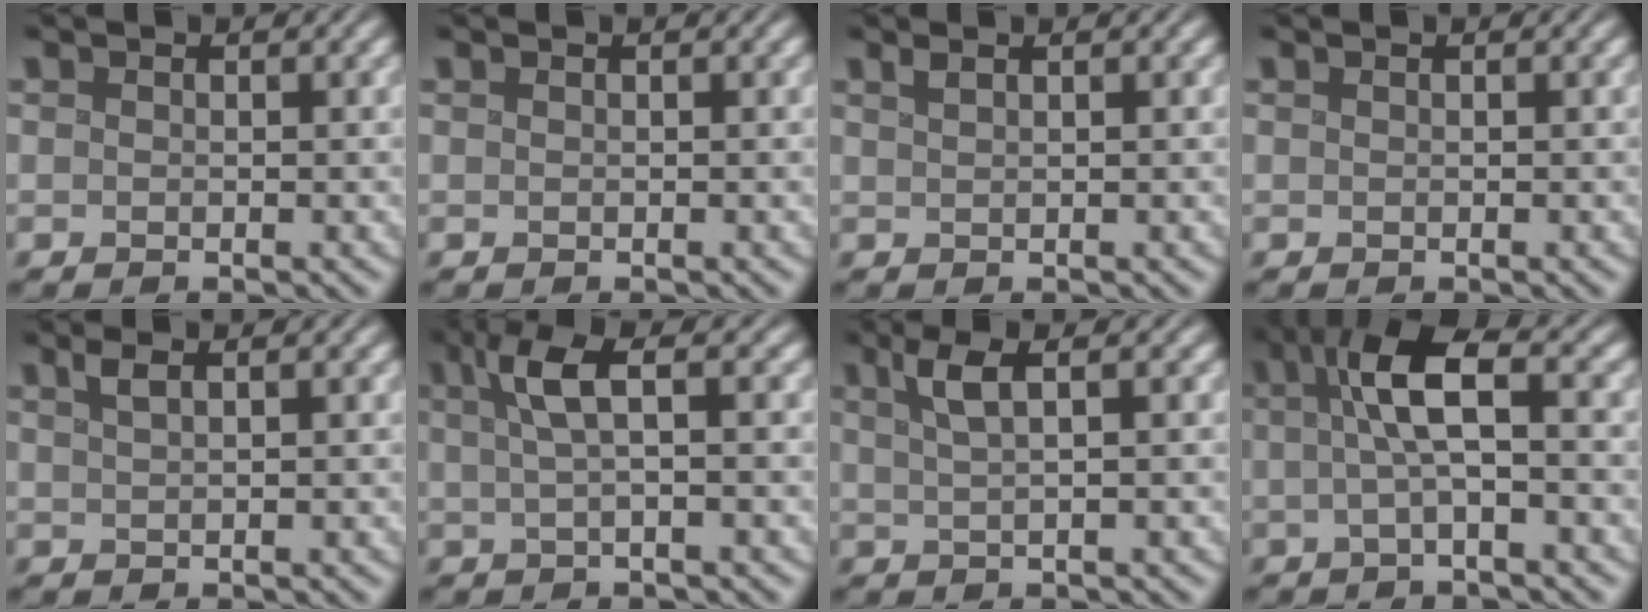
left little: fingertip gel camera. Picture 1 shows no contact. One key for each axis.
{"total": 0.0}
{"total": 0.6, "fx": 0.5, "fy": -0.1, "fz": 0.4, "tx": -0.013, "ty": 0.005, "tz": 0.014}
{"total": 0.0}
{"total": 1.2, "fx": 0.7, "fy": 0.0, "fz": 1.0, "tx": -0.027, "ty": 0.007, "tz": 0.016}
{"total": 3.8, "fx": 1.0, "fy": 0.9, "fz": 3.6, "tx": -0.080, "ty": 0.009, "tz": 0.018}
{"total": 2.8, "fx": 1.2, "fy": 0.4, "fz": 2.5, "tx": -0.061, "ty": 0.008, "tz": 0.025}
{"total": 5.4, "fx": 0.4, "fy": 1.7, "fz": 5.1, "tx": -0.102, "ty": 0.017, "tz": -0.001}